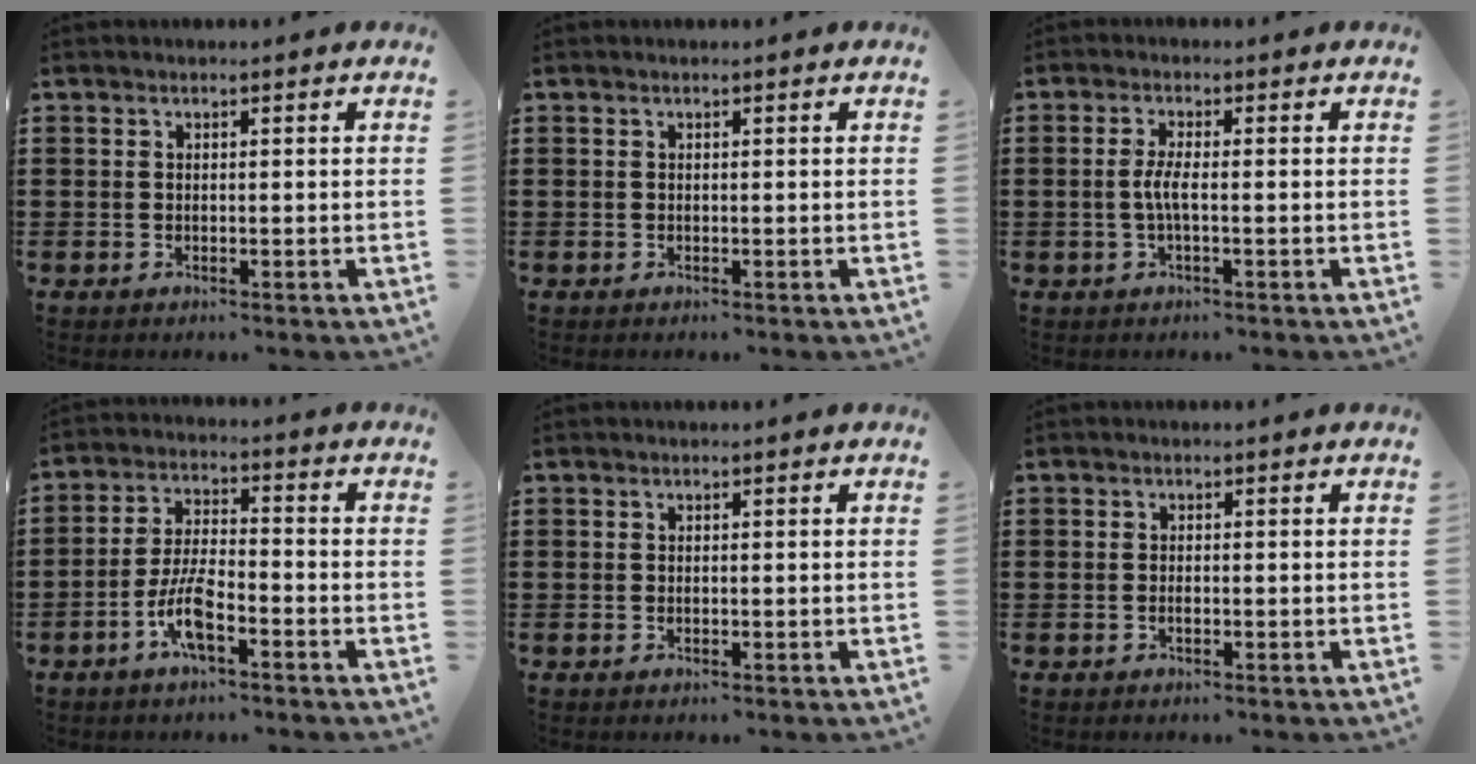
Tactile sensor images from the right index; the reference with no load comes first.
{"total": 0.0}
{"total": 3.1, "force": [-0.5, 0.4, 3.0], "torque": [-0.078, -0.010, -0.019]}
{"total": 7.1, "force": [-3.6, 2.2, 5.7], "torque": [-0.132, -0.005, -0.072]}
{"total": 0.0}
{"total": 0.6, "force": [-0.3, 0.2, 0.5], "torque": [-0.011, -0.005, -0.003]}